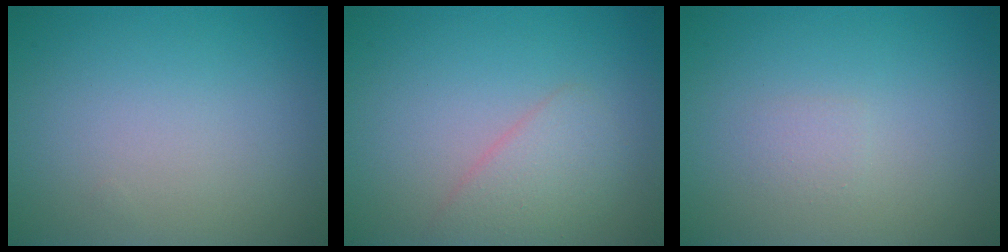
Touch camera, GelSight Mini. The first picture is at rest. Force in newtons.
{"total": 2.3, "press": 2.3, "slide": 0.0}
{"total": 0.8, "press": 0.8, "slide": 0.1}